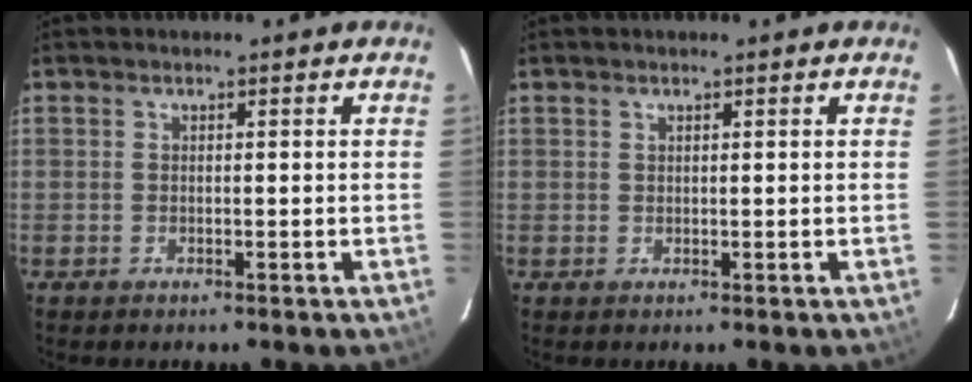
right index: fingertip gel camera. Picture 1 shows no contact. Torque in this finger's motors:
{"motor_torque": [-0.41, 0.13, -0.68, -0.21]}